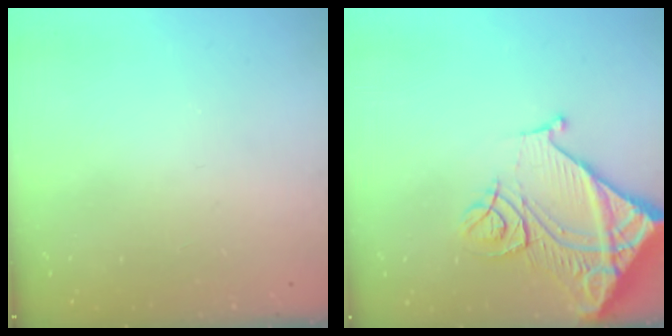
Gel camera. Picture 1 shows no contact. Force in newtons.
{"total": 15.3, "press": 15.2, "slide": 1.9}